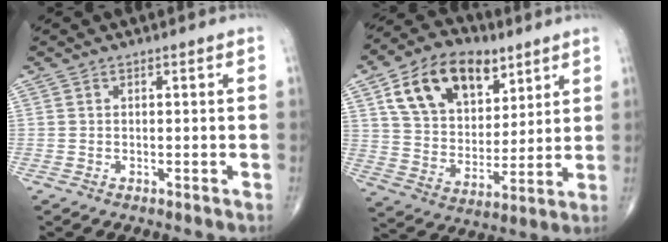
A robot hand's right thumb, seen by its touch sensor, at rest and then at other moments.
{"total": 18.6, "force": [9.1, 11.7, 11.2], "torque": [-0.151, -0.027, 0.161]}